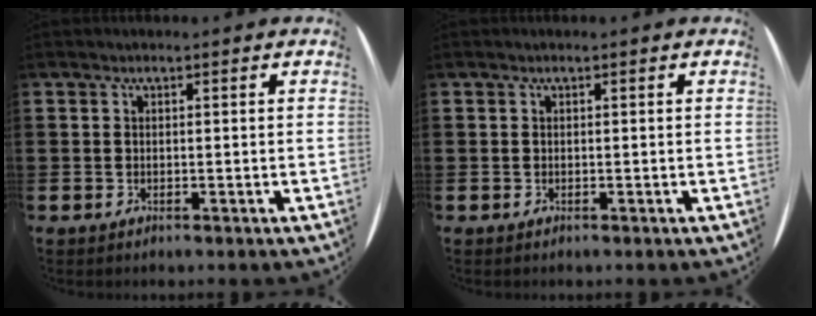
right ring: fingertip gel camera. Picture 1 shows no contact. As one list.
[{"total": 0.0}]